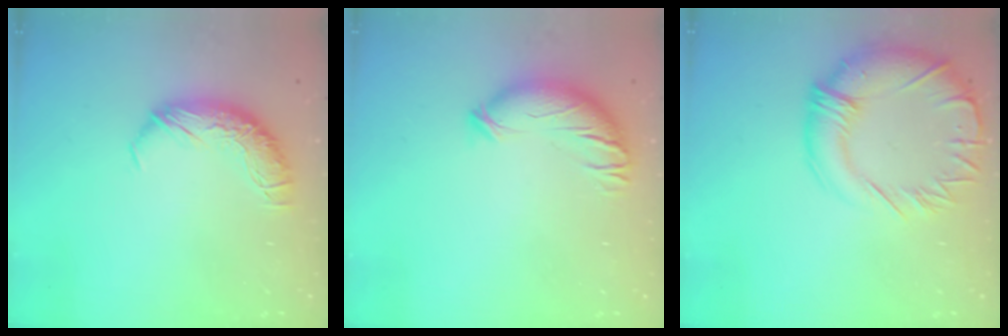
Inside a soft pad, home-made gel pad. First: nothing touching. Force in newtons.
{"total": 3.7, "press": 2.9, "slide": 2.4}
{"total": 6.8, "press": 6.0, "slide": 3.2}